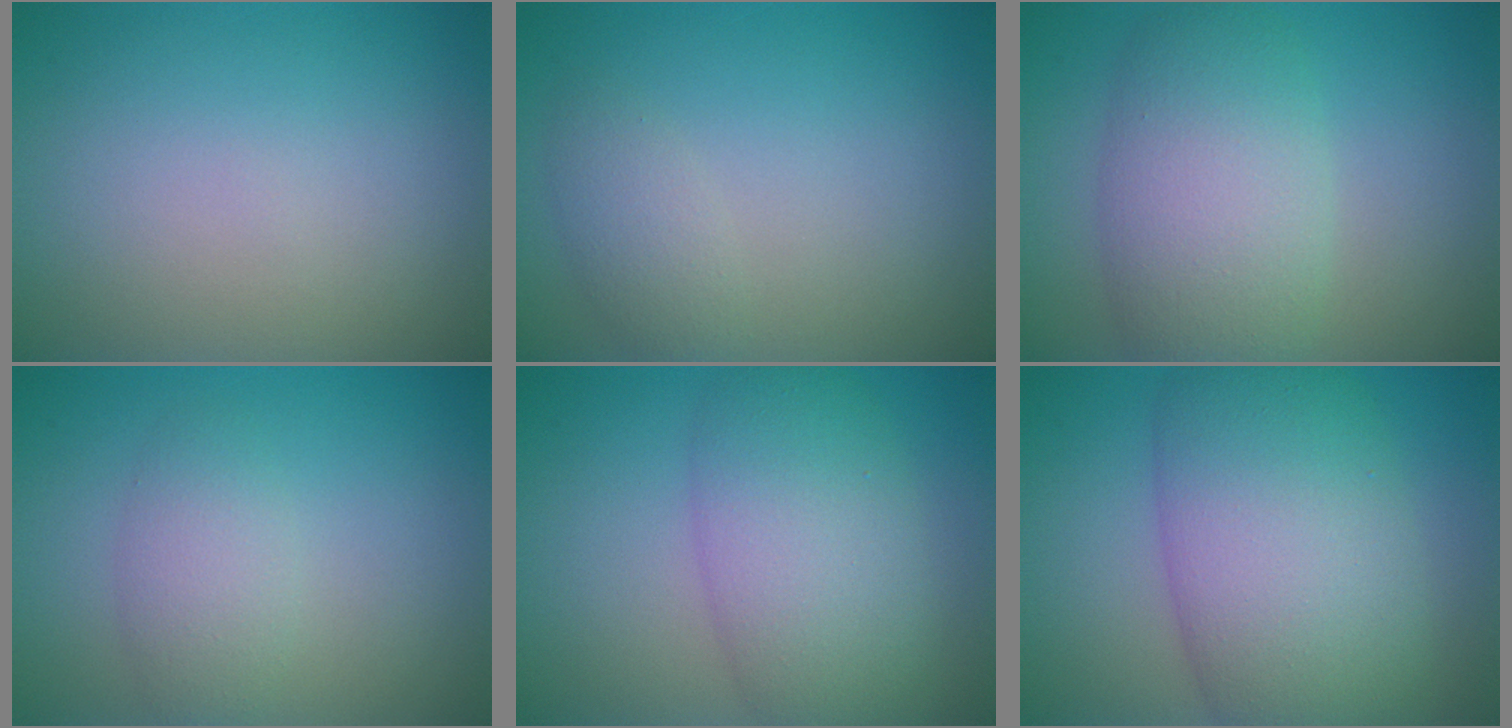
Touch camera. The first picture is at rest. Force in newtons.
{"total": 1.8, "press": 1.8, "slide": 0.1}
{"total": 6.8, "press": 6.8, "slide": 0.5}
{"total": 2.6, "press": 2.6, "slide": 0.0}
{"total": 7.1, "press": 7.1, "slide": 0.2}
{"total": 11.1, "press": 11.0, "slide": 0.6}